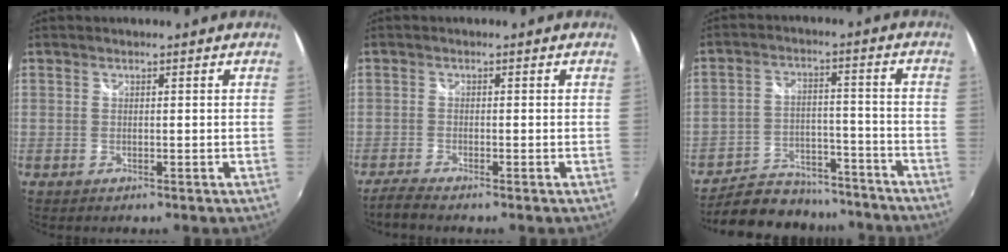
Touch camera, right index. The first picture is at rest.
{"total": 2.2, "force": [-2.1, 0.1, 0.7], "torque": [-0.027, -0.005, -0.043]}
{"total": 17.8, "force": [-15.4, 7.2, 5.2], "torque": [-0.124, 0.022, -0.208]}